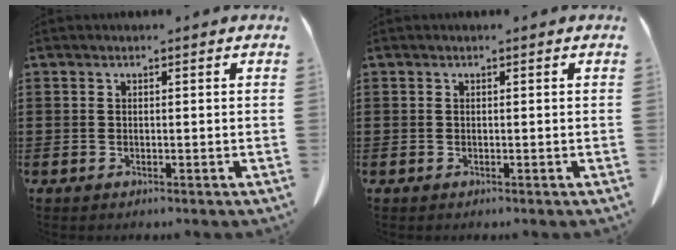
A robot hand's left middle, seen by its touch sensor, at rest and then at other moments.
{"total": 0.0}